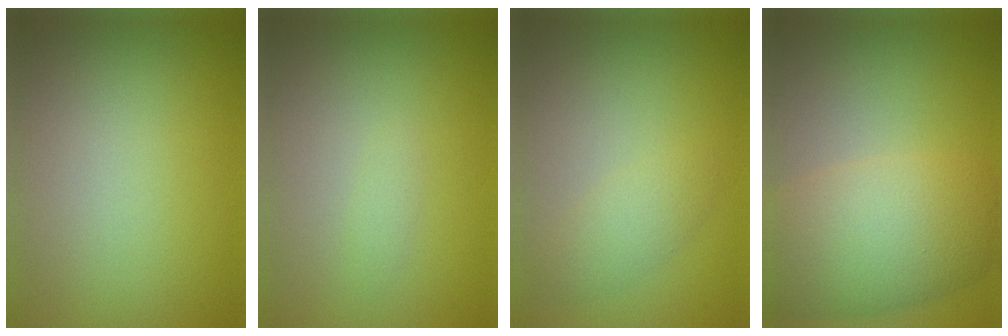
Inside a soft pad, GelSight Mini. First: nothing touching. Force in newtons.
{"total": 0.6, "press": 0.6, "slide": 0.0}
{"total": 1.8, "press": 1.8, "slide": 0.1}
{"total": 8.0, "press": 8.0, "slide": 0.3}